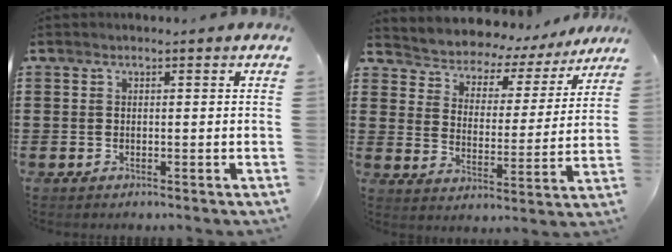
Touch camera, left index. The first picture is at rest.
{"total": 4.2, "force": [4.1, 1.0, -0.2], "torque": [-0.027, -0.040, 0.062]}